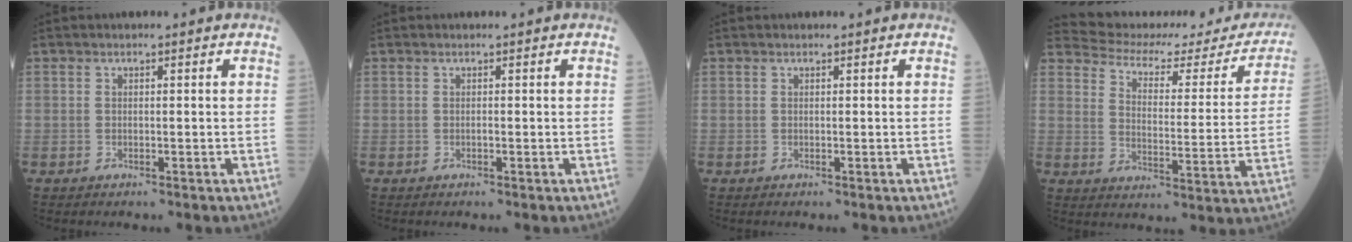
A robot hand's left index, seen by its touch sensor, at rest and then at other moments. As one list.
[{"total": 0.0}, {"total": 0.0}, {"total": 22.3, "force": [21.3, 4.8, 4.8], "torque": [-0.065, -0.062, 0.253]}]